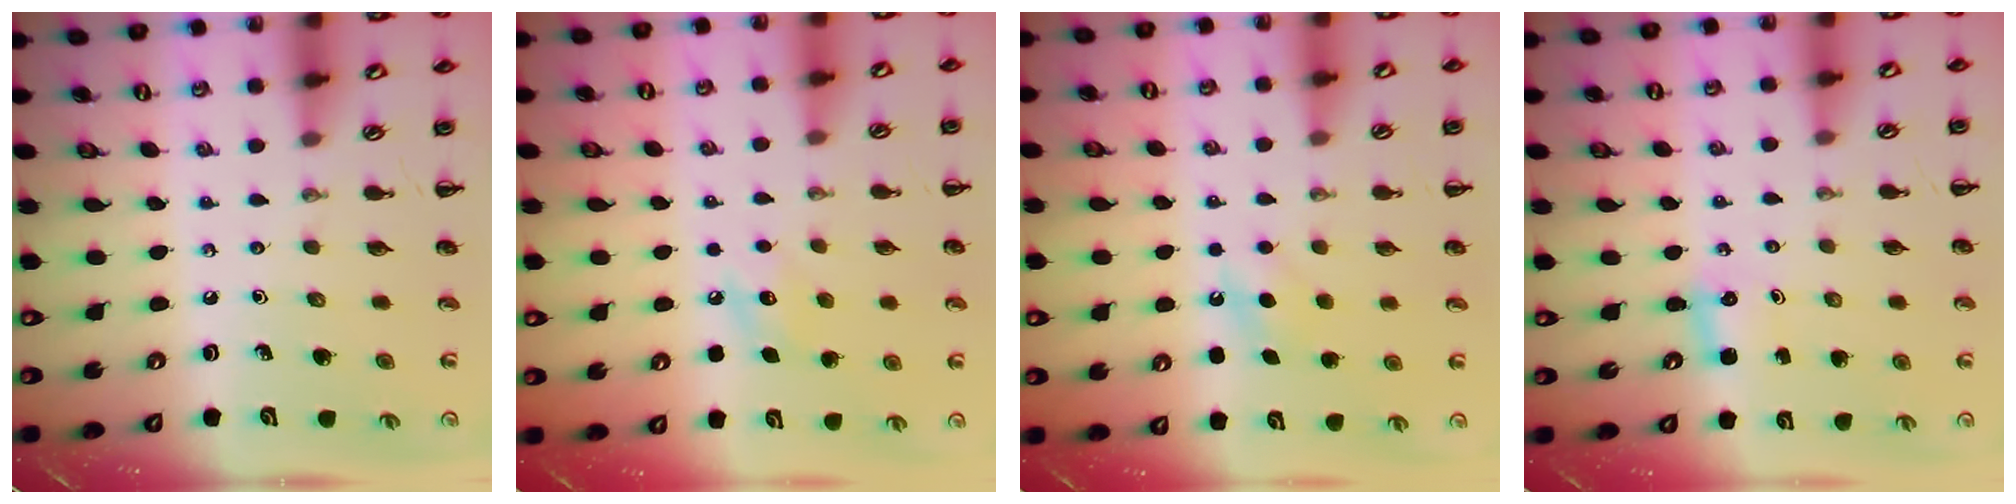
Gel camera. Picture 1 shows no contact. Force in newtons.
{"total": 7.4, "press": 7.1, "slide": 2.0}
{"total": 6.6, "press": 6.5, "slide": 1.3}
{"total": 2.6, "press": 2.5, "slide": 0.7}